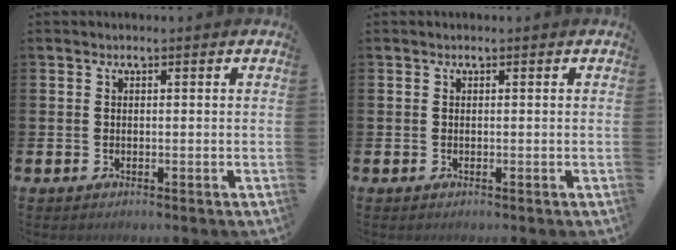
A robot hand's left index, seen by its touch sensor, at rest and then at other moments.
{"total": 0.0}